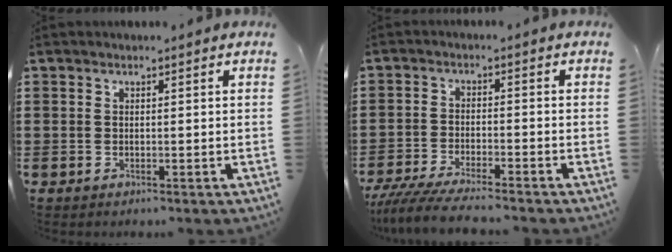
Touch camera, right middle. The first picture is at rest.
{"total": 5.0, "force": [-4.7, 0.1, 1.9], "torque": [-0.051, -0.018, -0.094]}